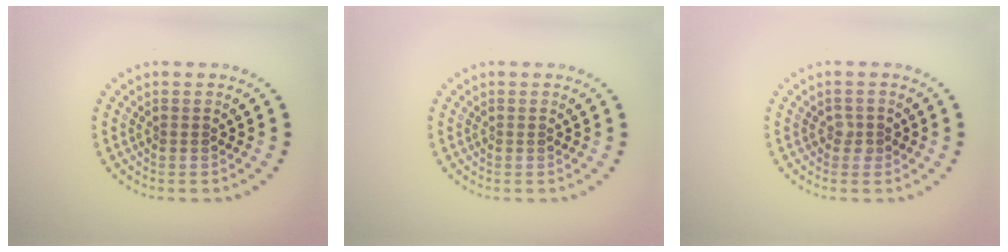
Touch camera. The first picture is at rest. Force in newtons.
{"total": 0.0}
{"total": 1.0, "press": 1.0, "slide": 0.2}